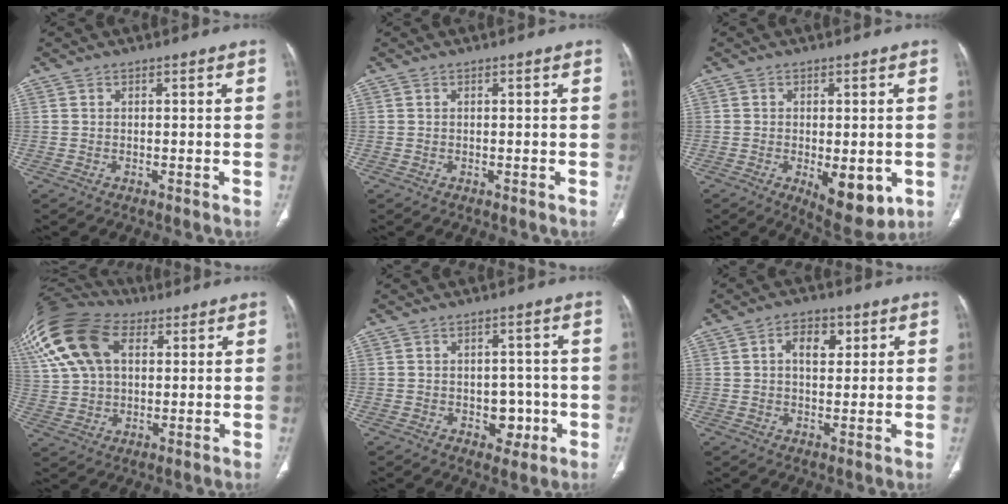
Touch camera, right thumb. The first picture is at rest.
{"total": 0.0}
{"total": 9.5, "force": [-2.7, 4.3, 8.1], "torque": [-0.096, -0.014, -0.027]}
{"total": 25.4, "force": [10.9, 16.0, 16.4], "torque": [-0.388, 0.044, 0.211]}
{"total": 5.0, "force": [-1.3, 3.7, 3.2], "torque": [-0.009, 0.007, -0.012]}
{"total": 6.1, "force": [2.0, 3.7, 4.4], "torque": [-0.050, 0.000, 0.030]}